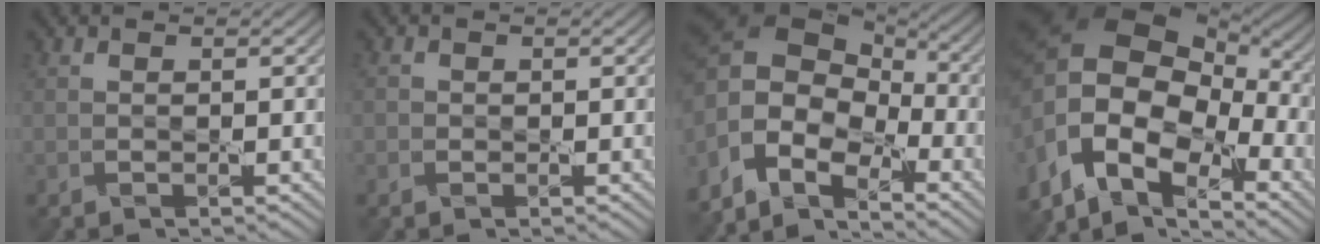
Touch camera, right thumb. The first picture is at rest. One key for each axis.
{"total": 0.7, "fx": -0.2, "fy": 0.7, "fz": -0.1, "tx": 0.003, "ty": -0.003, "tz": -0.007}
{"total": 13.6, "fx": -3.0, "fy": 9.0, "fz": 9.7, "tx": -0.231, "ty": -0.006, "tz": -0.061}
{"total": 15.8, "fx": -3.1, "fy": 10.5, "fz": 11.5, "tx": -0.247, "ty": -0.015, "tz": -0.058}